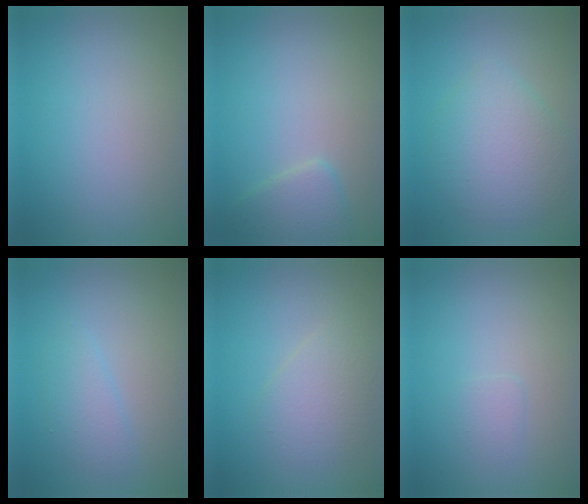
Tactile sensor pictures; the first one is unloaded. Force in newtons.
{"total": 2.4, "press": 2.4, "slide": 0.1}
{"total": 4.6, "press": 4.6, "slide": 0.1}
{"total": 1.9, "press": 1.9, "slide": 0.1}
{"total": 2.6, "press": 2.6, "slide": 0.1}
{"total": 0.8, "press": 0.8, "slide": 0.0}